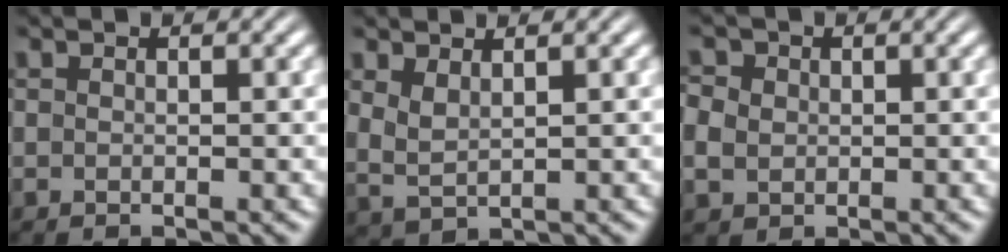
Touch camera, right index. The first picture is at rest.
{"total": 2.8, "force": [1.1, 2.1, 1.6], "torque": [-0.051, -0.014, 0.032]}
{"total": 3.5, "force": [0.1, 3.2, 1.4], "torque": [-0.043, -0.007, 0.003]}